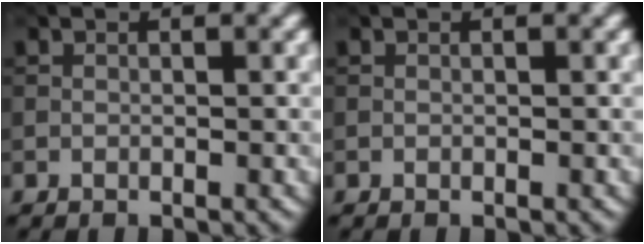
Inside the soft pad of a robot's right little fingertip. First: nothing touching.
{"total": 0.0}